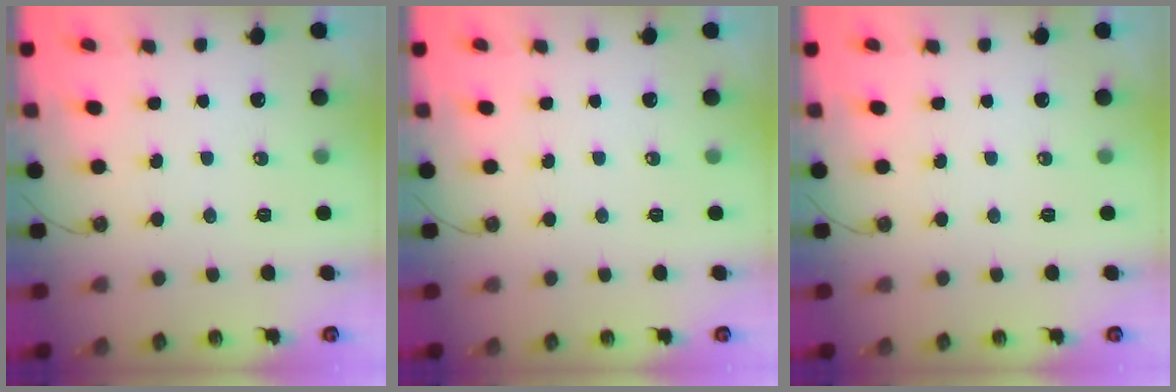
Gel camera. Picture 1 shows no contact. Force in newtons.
{"total": 0.0}
{"total": 0.0}